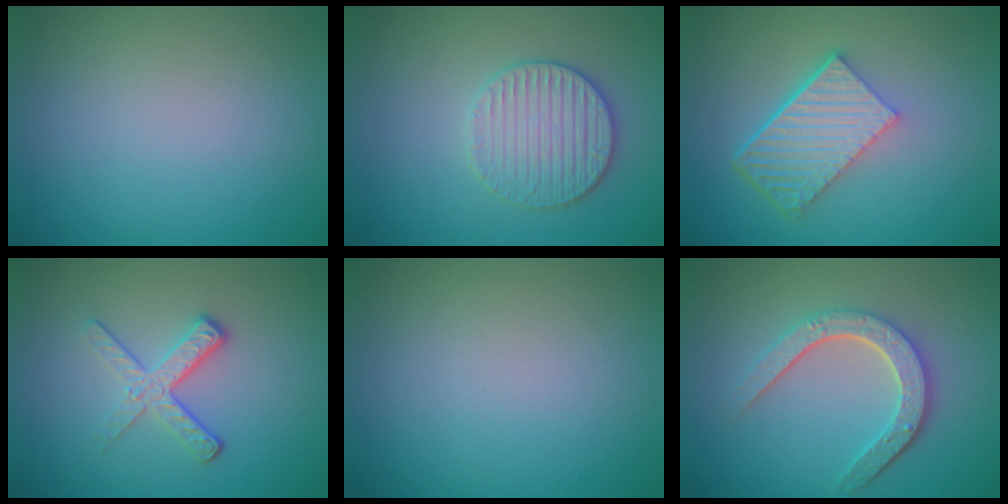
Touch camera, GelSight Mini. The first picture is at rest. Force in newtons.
{"total": 3.5, "press": 3.4, "slide": 0.5}
{"total": 6.0, "press": 4.0, "slide": 4.4}
{"total": 3.5, "press": 2.3, "slide": 2.7}
{"total": 0.0}
{"total": 4.8, "press": 3.6, "slide": 3.2}